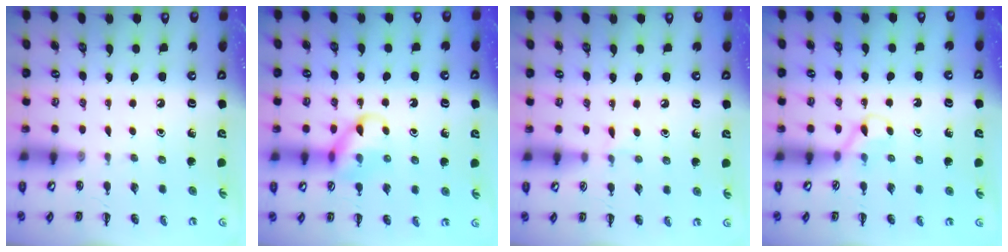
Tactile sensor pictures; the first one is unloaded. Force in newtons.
{"total": 11.7, "press": 11.6, "slide": 1.1}
{"total": 4.5, "press": 4.2, "slide": 1.5}
{"total": 3.7, "press": 3.4, "slide": 1.4}